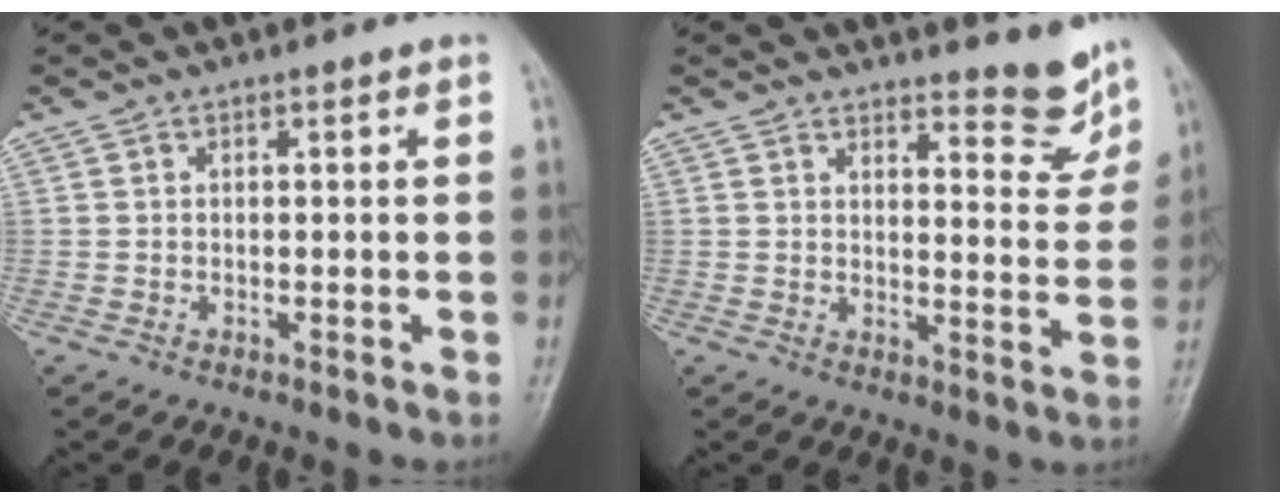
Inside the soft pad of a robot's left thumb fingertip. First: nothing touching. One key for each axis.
{"total": 7.8, "fx": 7.0, "fy": 2.1, "fz": 2.9, "tx": -0.014, "ty": -0.064, "tz": 0.082}